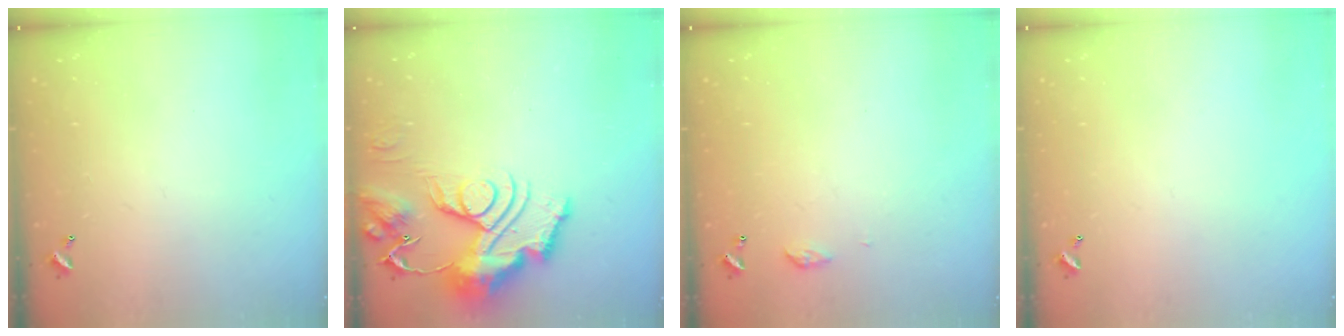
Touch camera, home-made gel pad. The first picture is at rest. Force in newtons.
{"total": 17.9, "press": 17.8, "slide": 1.9}
{"total": 4.6, "press": 4.5, "slide": 0.6}
{"total": 0.0}